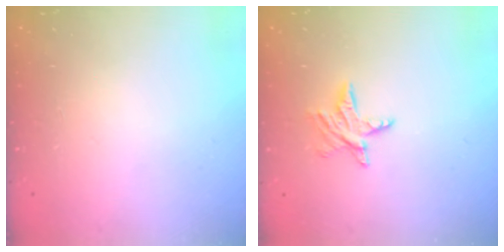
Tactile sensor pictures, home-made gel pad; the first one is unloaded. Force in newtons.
{"total": 5.9, "press": 5.9, "slide": 0.4}